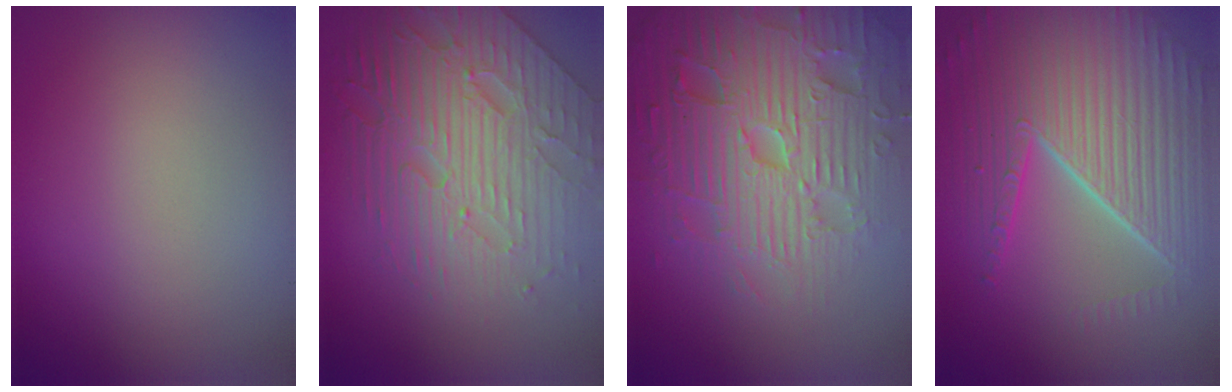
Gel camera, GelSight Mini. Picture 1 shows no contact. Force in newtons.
{"total": 7.4, "press": 5.6, "slide": 4.8}
{"total": 7.9, "press": 7.7, "slide": 1.8}
{"total": 9.7, "press": 6.0, "slide": 7.6}